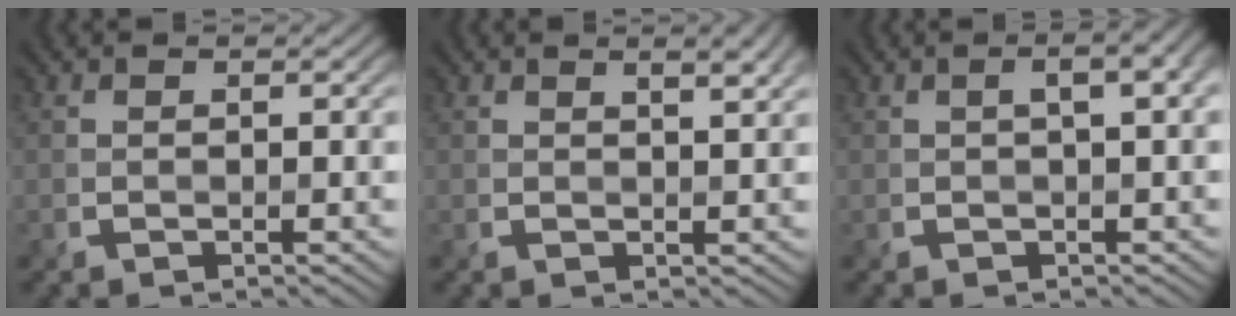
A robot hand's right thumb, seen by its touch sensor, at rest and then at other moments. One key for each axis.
{"total": 2.8, "fx": 1.7, "fy": 0.7, "fz": 2.2, "tx": -0.034, "ty": 0.000, "tz": 0.026}
{"total": 3.4, "fx": 0.9, "fy": 0.9, "fz": 3.1, "tx": -0.045, "ty": 0.011, "tz": 0.008}